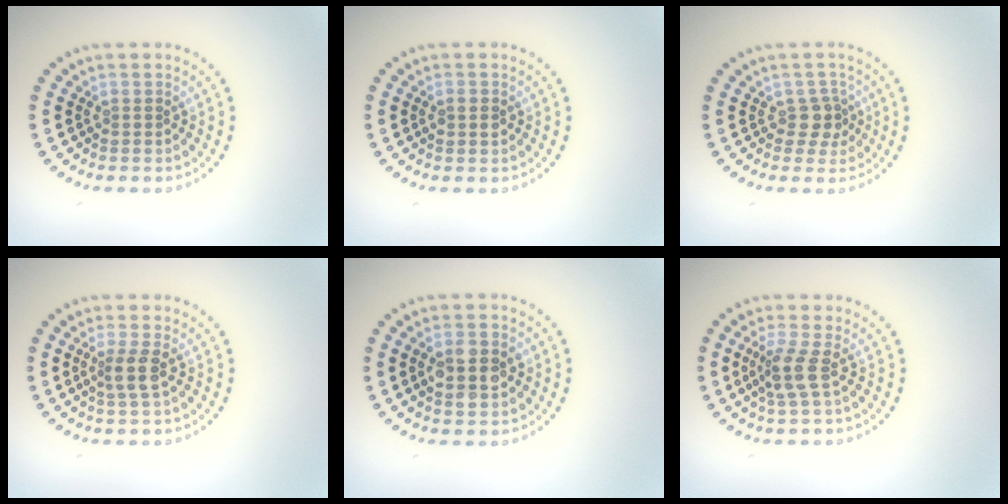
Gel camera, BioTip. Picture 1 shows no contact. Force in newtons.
{"total": 1.6, "press": 1.6, "slide": 0.1}
{"total": 2.0, "press": 1.7, "slide": 1.1}
{"total": 2.2, "press": 1.8, "slide": 1.3}
{"total": 4.0, "press": 4.0, "slide": 0.1}
{"total": 2.6, "press": 1.9, "slide": 1.8}